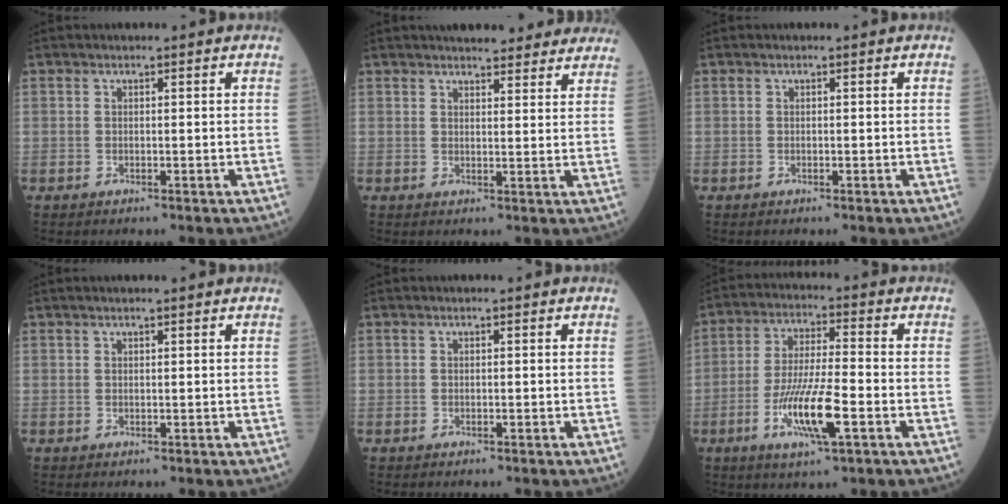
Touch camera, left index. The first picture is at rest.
{"total": 12.4, "force": [11.2, 3.0, 4.6], "torque": [-0.036, 0.009, 0.121]}
{"total": 0.0}
{"total": 1.4, "force": [1.1, 0.0, 0.9], "torque": [-0.012, 0.012, 0.017]}
{"total": 0.0}
{"total": 10.3, "force": [-4.0, 1.2, 9.4], "torque": [-0.185, -0.016, -0.074]}